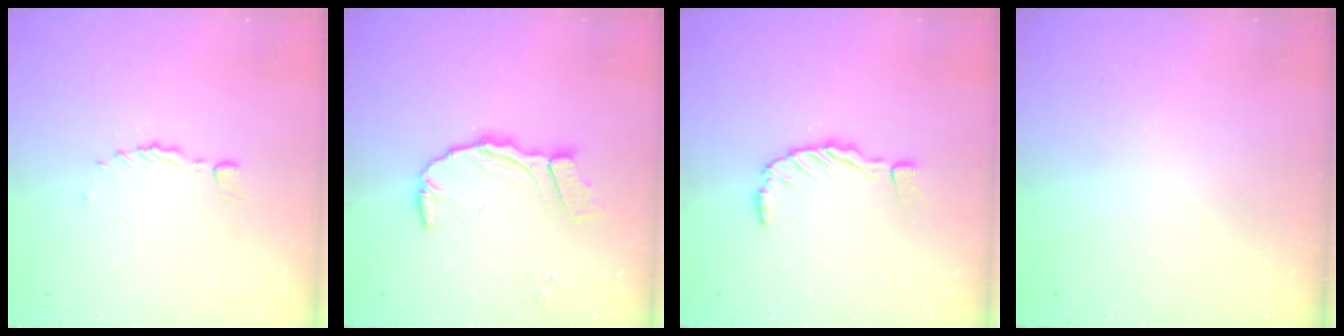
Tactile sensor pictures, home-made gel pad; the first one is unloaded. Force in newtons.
{"total": 8.9, "press": 8.9, "slide": 0.6}
{"total": 1.5, "press": 1.4, "slide": 0.3}
{"total": 0.0}